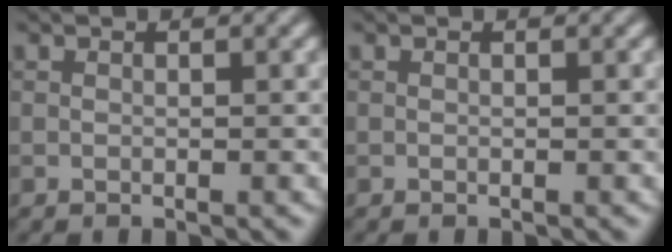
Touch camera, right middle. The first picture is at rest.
{"total": 0.0}